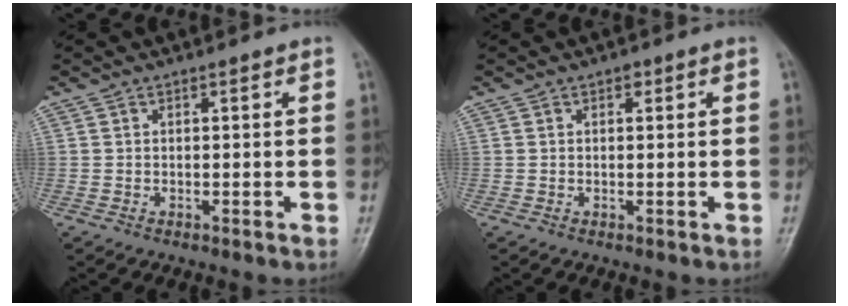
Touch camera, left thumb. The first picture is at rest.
{"total": 1.1, "force": [0.5, 0.7, 0.6], "torque": [0.000, 0.000, 0.004]}